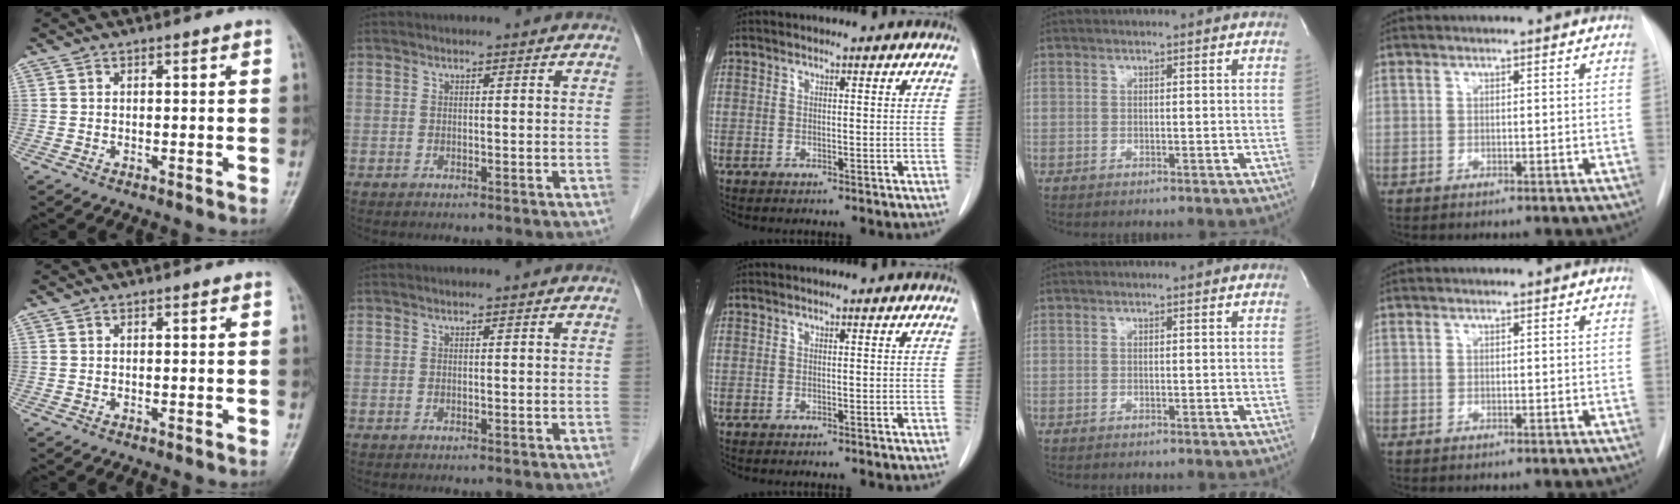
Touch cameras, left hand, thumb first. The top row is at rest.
{}